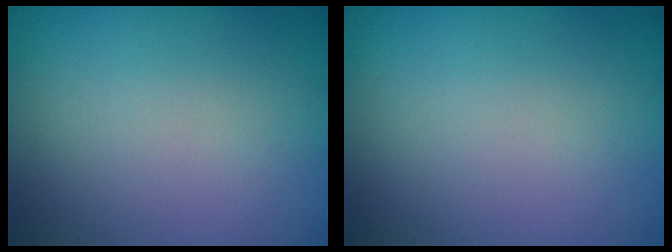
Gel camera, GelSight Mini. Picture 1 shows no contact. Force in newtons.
{"total": 0.0}